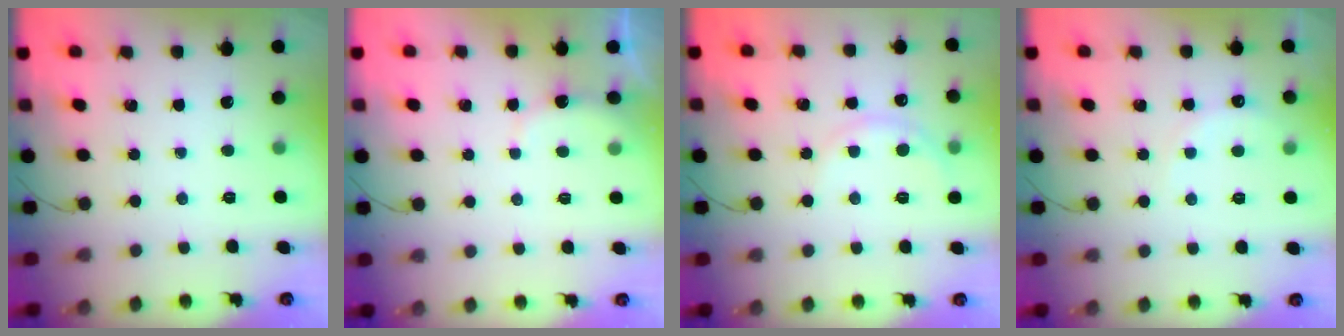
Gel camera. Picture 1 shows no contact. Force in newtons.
{"total": 5.1, "press": 5.1, "slide": 0.8}
{"total": 4.4, "press": 4.3, "slide": 0.9}
{"total": 6.1, "press": 5.9, "slide": 1.5}